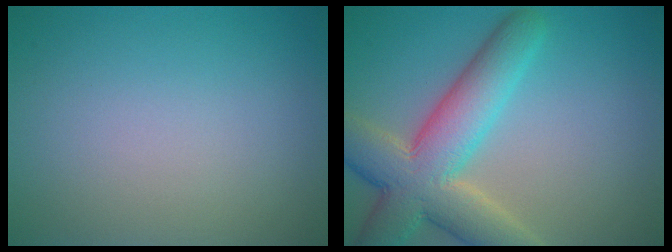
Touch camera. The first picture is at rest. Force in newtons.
{"total": 9.1, "press": 9.0, "slide": 0.5}